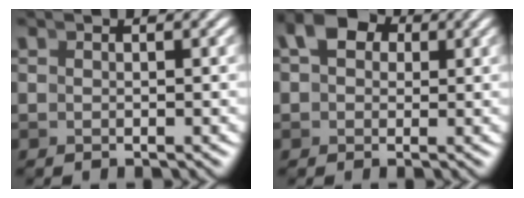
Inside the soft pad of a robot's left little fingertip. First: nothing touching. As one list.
[{"total": 6.1, "force": [2.3, 4.6, 3.3], "torque": [-0.050, 0.015, 0.025]}]